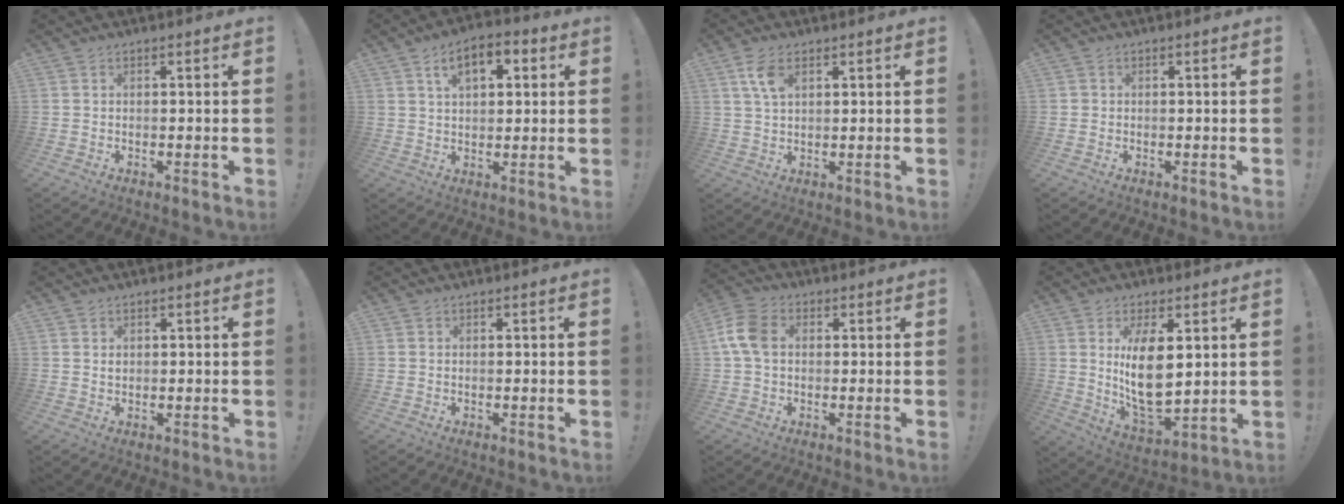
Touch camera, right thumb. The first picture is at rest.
{"total": 9.3, "force": [3.8, 5.2, 6.7], "torque": [-0.102, 0.000, 0.066]}
{"total": 6.0, "force": [2.7, 3.0, 4.4], "torque": [-0.077, -0.006, 0.049]}
{"total": 0.8, "force": [0.0, 0.8, 0.1], "torque": [-0.005, 0.004, 0.002]}
{"total": 1.2, "force": [0.8, 0.8, 0.3], "torque": [0.002, -0.003, 0.014]}
{"total": 0.5, "force": [0.3, 0.4, 0.0], "torque": [0.001, 0.002, 0.006]}
{"total": 9.4, "force": [1.2, 6.7, 6.4], "torque": [-0.133, 0.016, 0.028]}
{"total": 13.6, "force": [3.8, 6.6, 11.4], "torque": [-0.214, -0.034, 0.065]}